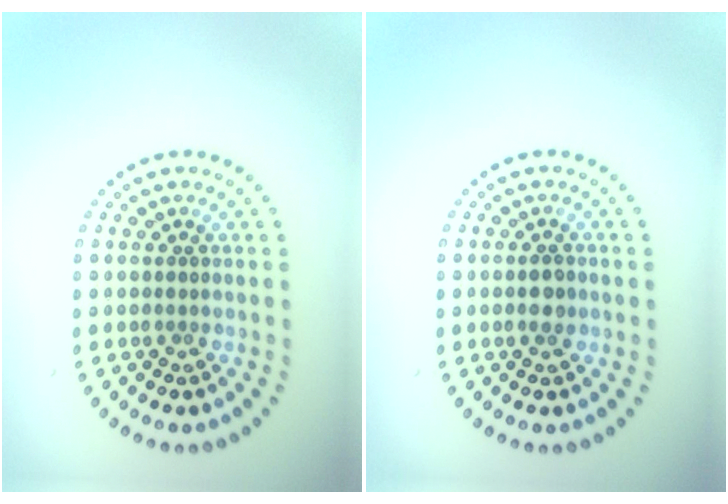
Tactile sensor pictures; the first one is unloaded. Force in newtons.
{"total": 1.4, "press": 1.4, "slide": 0.1}